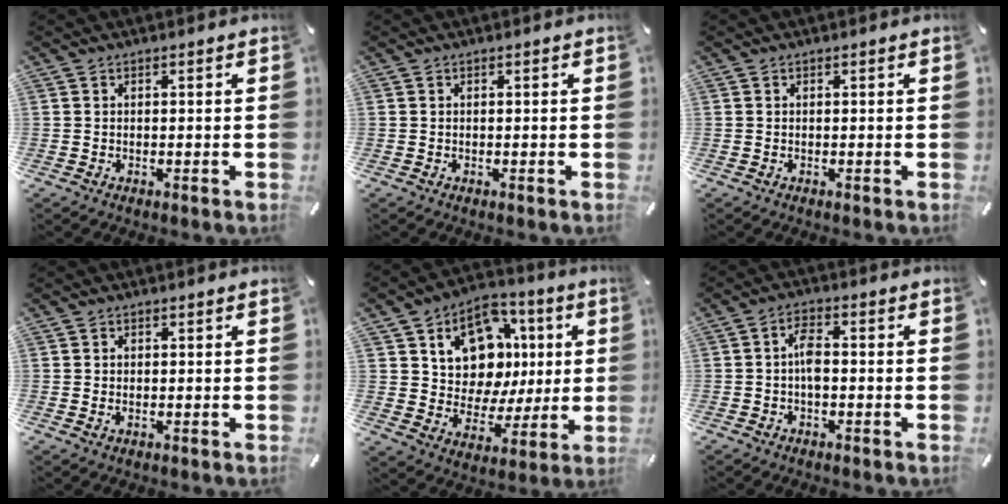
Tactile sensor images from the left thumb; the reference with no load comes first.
{"total": 0.0}
{"total": 0.0}
{"total": 0.8, "force": [0.2, 0.5, 0.6], "torque": [-0.004, -0.001, 0.001]}
{"total": 14.2, "force": [4.4, 11.8, 6.5], "torque": [-0.094, -0.026, 0.089]}
{"total": 4.4, "force": [-0.6, 2.1, 3.8], "torque": [-0.077, 0.008, -0.012]}